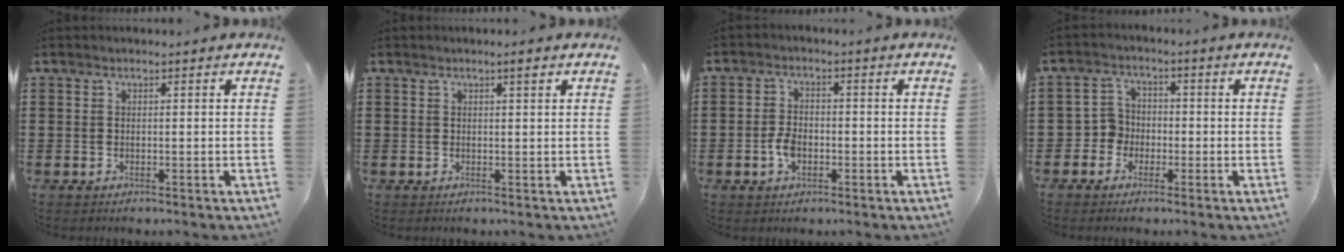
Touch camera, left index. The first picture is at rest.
{"total": 1.5, "force": [0.9, 0.2, 1.3], "torque": [-0.017, -0.001, 0.013]}
{"total": 3.7, "force": [-1.1, 2.2, 2.8], "torque": [-0.064, -0.002, -0.022]}
{"total": 3.8, "force": [-1.9, 3.2, 0.7], "torque": [-0.035, 0.005, -0.044]}